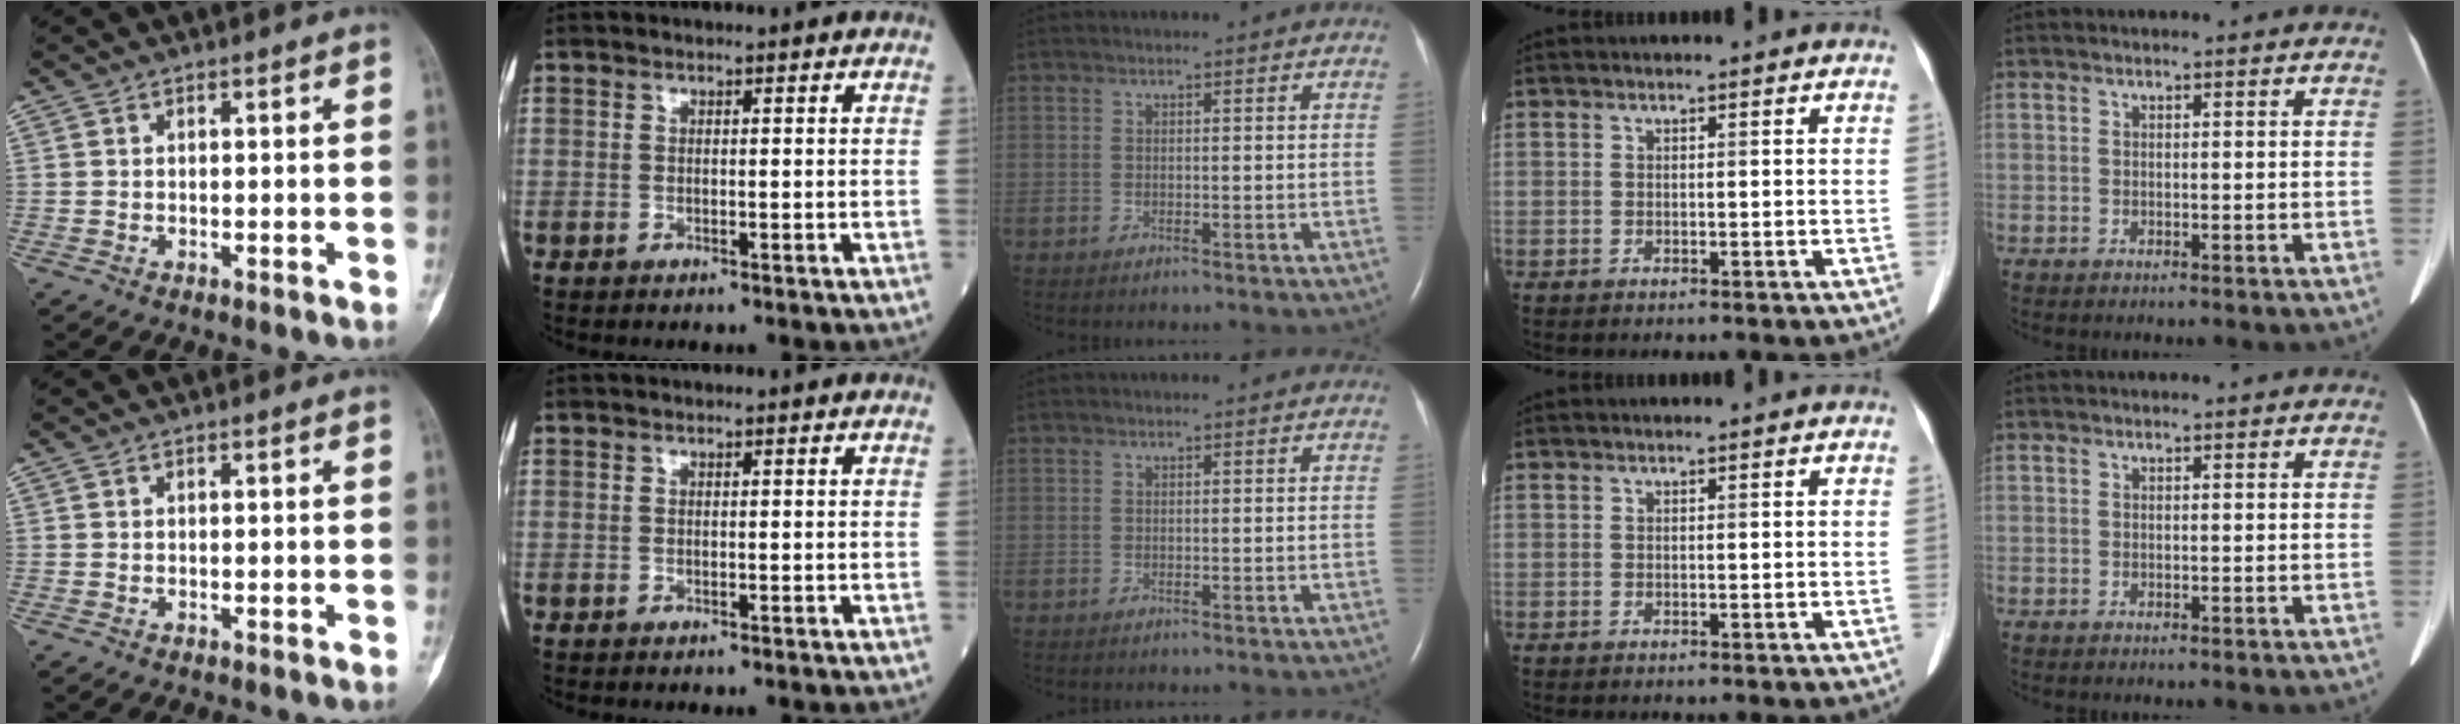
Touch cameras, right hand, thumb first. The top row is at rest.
{}